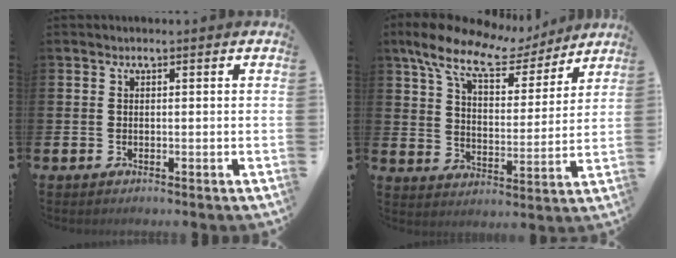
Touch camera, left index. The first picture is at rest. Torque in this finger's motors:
{"motor_torque": [1.38, -0.76, 0.35, 0.21]}